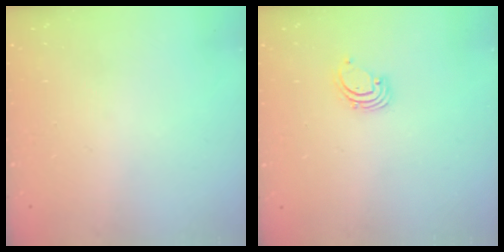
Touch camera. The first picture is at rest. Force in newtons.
{"total": 1.4, "press": 1.4, "slide": 0.1}